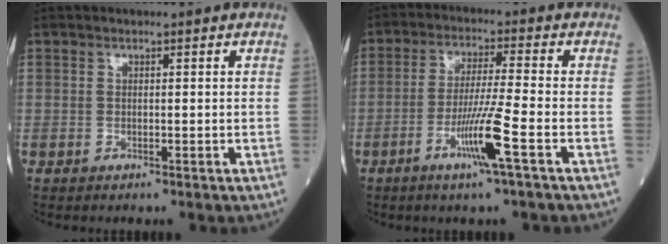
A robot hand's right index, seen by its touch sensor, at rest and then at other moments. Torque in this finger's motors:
{"motor_torque": [0.89, -0.02, 0.65, 0.17]}